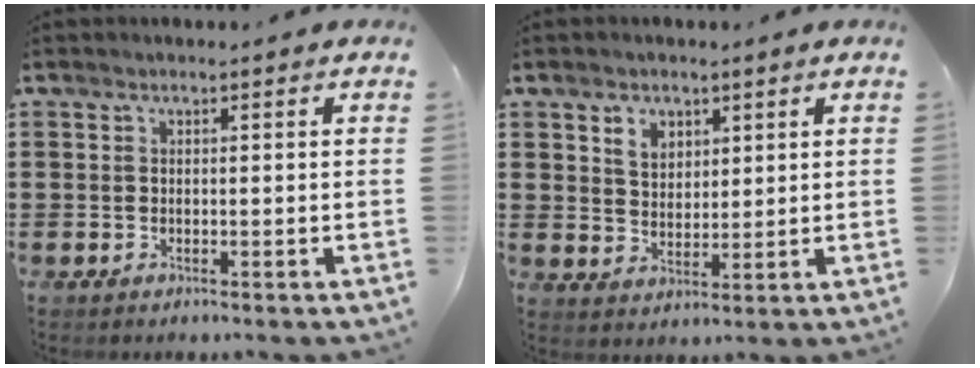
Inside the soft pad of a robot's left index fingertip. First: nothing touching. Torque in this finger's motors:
{"motor_torque": [0.93, -0.53, 0.21, 0.06]}